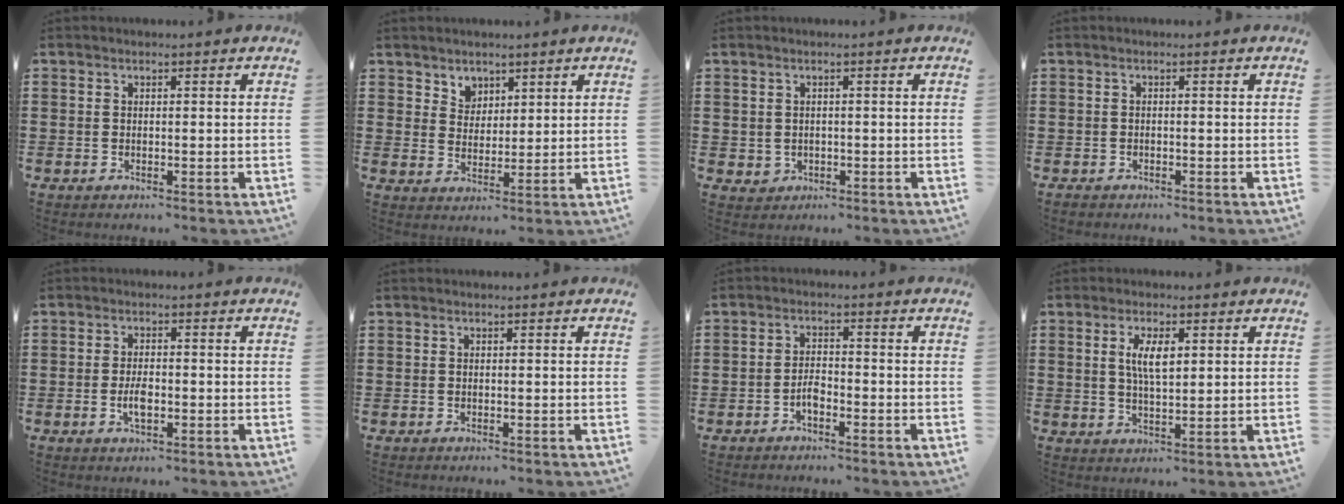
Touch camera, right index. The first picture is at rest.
{"total": 3.5, "force": [2.6, 2.3, -0.2], "torque": [-0.012, 0.001, 0.051]}
{"total": 1.2, "force": [0.2, 1.1, 0.4], "torque": [-0.012, 0.004, 0.003]}
{"total": 0.5, "force": [-0.5, 0.2, 0.0], "torque": [-0.002, 0.000, -0.011]}
{"total": 3.2, "force": [-0.8, 1.2, 2.9], "torque": [-0.060, -0.003, -0.017]}
{"total": 0.0}
{"total": 2.6, "force": [-1.5, 1.0, 1.9], "torque": [-0.038, 0.003, -0.029]}
{"total": 4.9, "force": [1.4, 1.8, 4.4], "torque": [-0.092, 0.007, 0.022]}